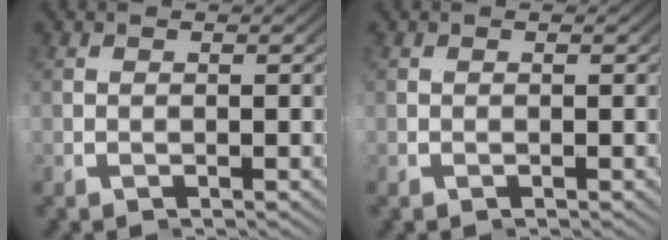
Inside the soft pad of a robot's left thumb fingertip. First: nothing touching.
{"total": 0.0}